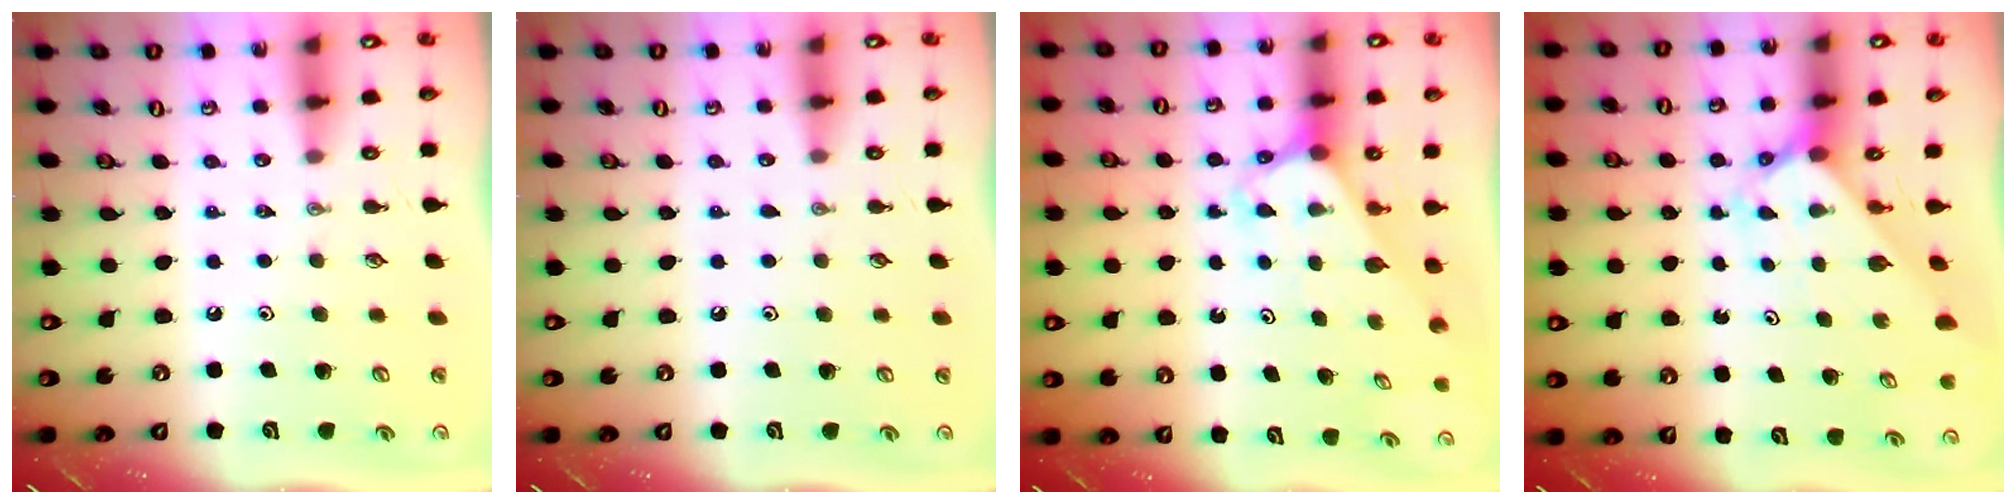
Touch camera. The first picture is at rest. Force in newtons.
{"total": 2.3, "press": 2.3, "slide": 0.2}
{"total": 2.7, "press": 2.7, "slide": 0.2}
{"total": 1.9, "press": 1.9, "slide": 0.1}